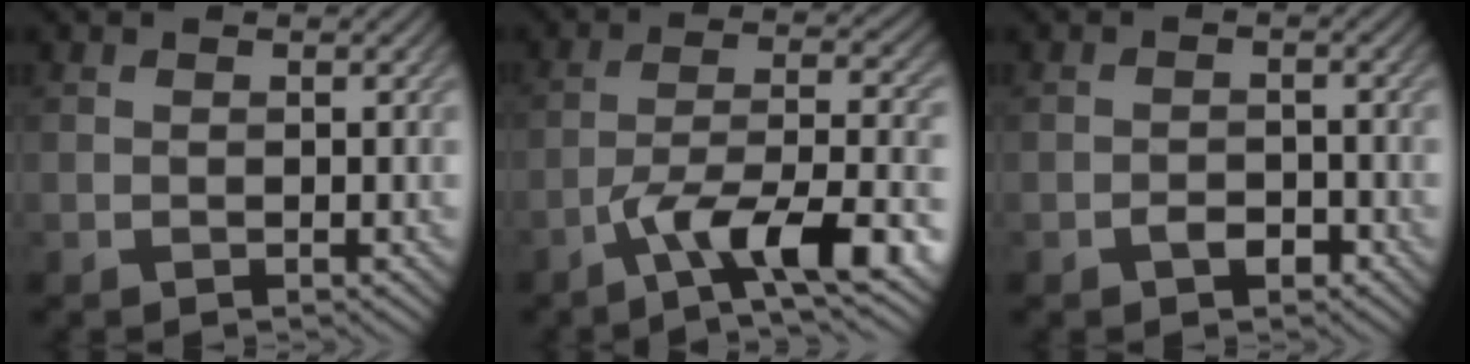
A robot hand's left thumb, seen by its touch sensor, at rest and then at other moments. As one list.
[{"total": 11.3, "force": [-6.8, 2.8, 8.6], "torque": [-0.146, 0.003, -0.119]}, {"total": 1.9, "force": [-1.2, 1.1, 1.1], "torque": [-0.017, 0.003, -0.023]}]